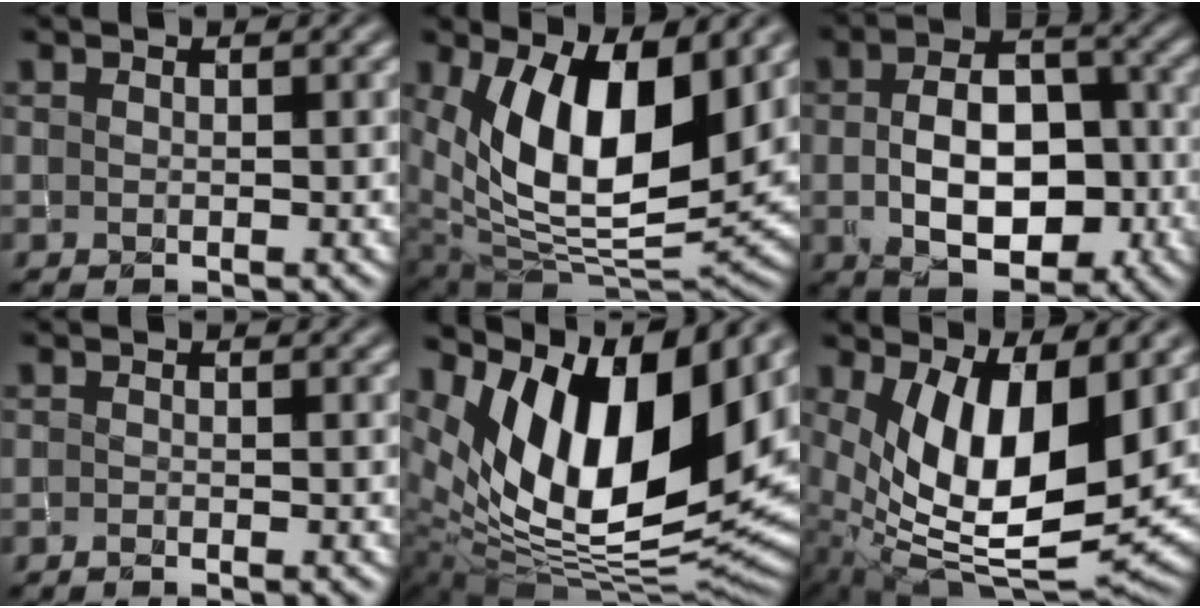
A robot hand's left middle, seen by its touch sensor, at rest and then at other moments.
{"total": 13.0, "force": [3.9, 6.5, 10.6], "torque": [-0.172, -0.015, 0.066]}
{"total": 8.8, "force": [-0.9, 5.0, 7.2], "torque": [-0.114, 0.003, -0.018]}
{"total": 1.4, "force": [-1.2, 0.1, 0.7], "torque": [-0.009, 0.002, -0.021]}
{"total": 15.9, "force": [6.9, 7.4, 12.2], "torque": [-0.209, 0.011, 0.115]}
{"total": 12.6, "force": [2.5, 5.7, 10.9], "torque": [-0.180, -0.020, 0.045]}